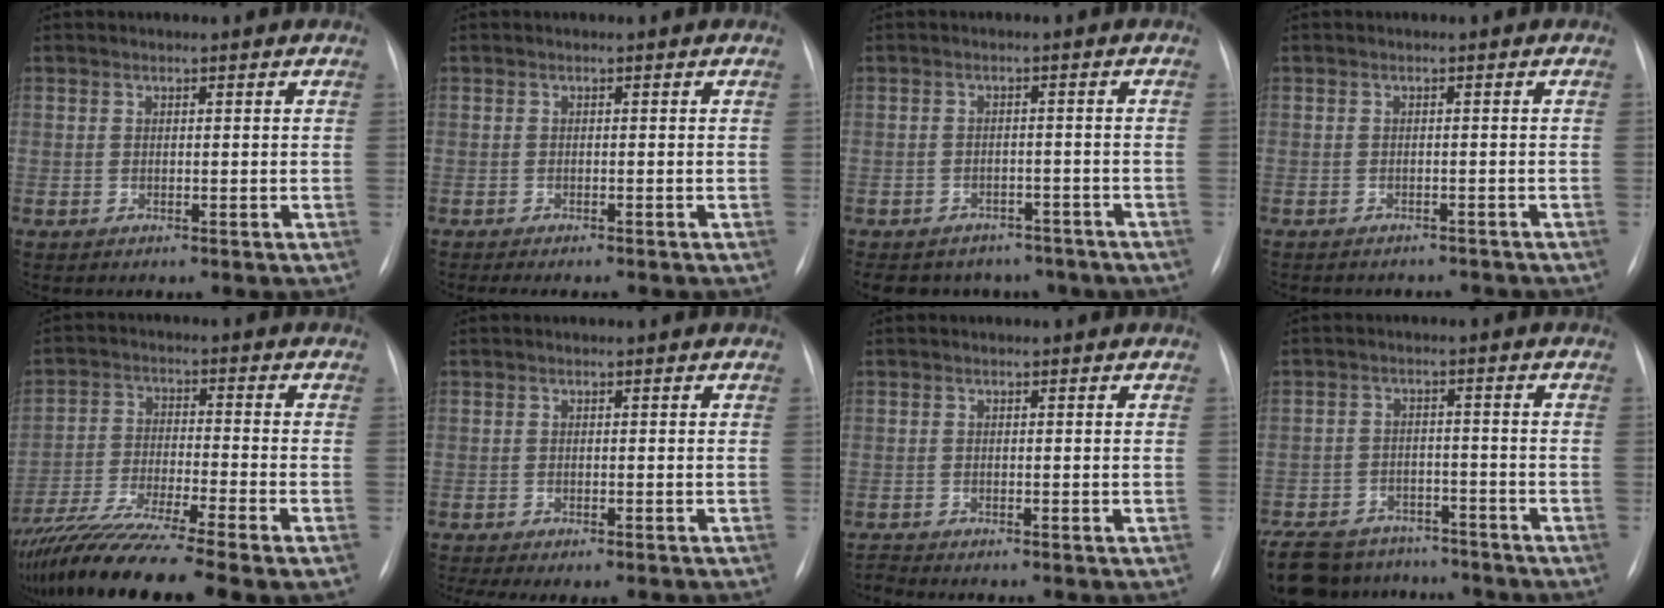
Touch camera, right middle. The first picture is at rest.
{"total": 3.9, "force": [-3.4, 0.7, 1.7], "torque": [-0.015, -0.007, -0.043]}
{"total": 11.3, "force": [-8.8, 6.5, 2.8], "torque": [-0.047, 0.008, -0.093]}
{"total": 4.6, "force": [-4.2, 1.8, 0.4], "torque": [-0.004, 0.004, -0.044]}
{"total": 15.4, "force": [-12.1, -0.2, 9.5], "torque": [-0.192, -0.046, -0.208]}
{"total": 6.5, "force": [-5.2, 1.7, 3.4], "torque": [-0.044, 0.000, -0.069]}
{"total": 0.8, "force": [-0.7, -0.3, -0.2], "torque": [0.002, -0.007, -0.014]}
{"total": 16.8, "force": [-13.9, 7.4, 5.9], "torque": [-0.150, -0.010, -0.200]}